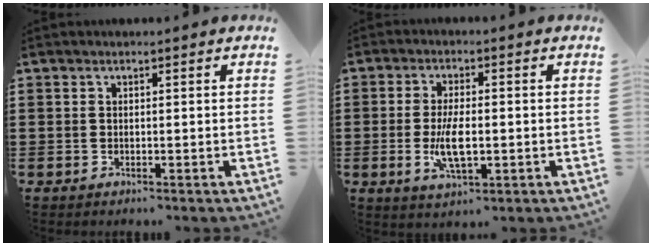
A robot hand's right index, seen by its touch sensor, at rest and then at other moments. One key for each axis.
{"total": 6.7, "fx": -0.9, "fy": 2.7, "fz": 6.1, "tx": -0.131, "ty": -0.008, "tz": -0.022}